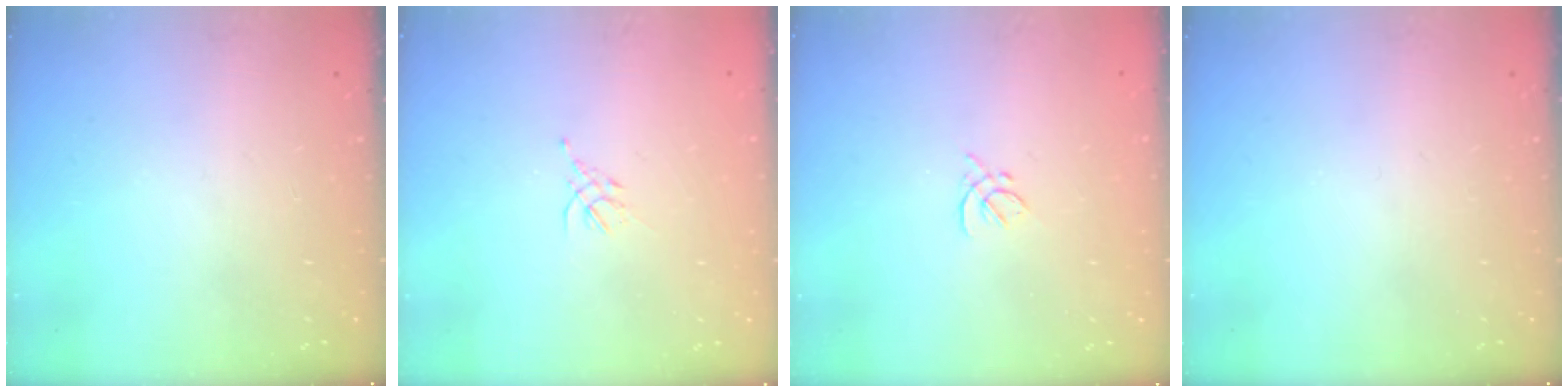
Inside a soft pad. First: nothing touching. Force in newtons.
{"total": 1.5, "press": 1.4, "slide": 0.6}
{"total": 2.0, "press": 1.9, "slide": 0.7}
{"total": 0.0}